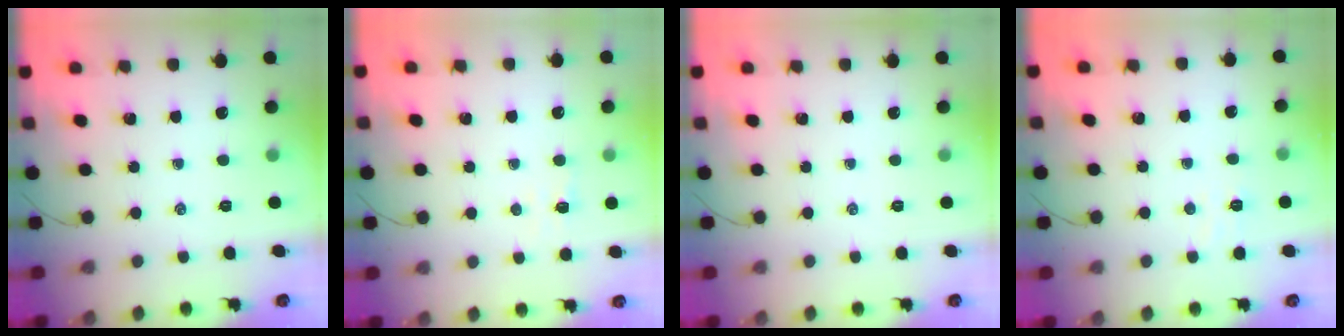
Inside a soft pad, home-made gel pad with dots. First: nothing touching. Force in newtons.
{"total": 3.0, "press": 2.9, "slide": 0.9}
{"total": 0.0}
{"total": 3.2, "press": 3.1, "slide": 0.8}